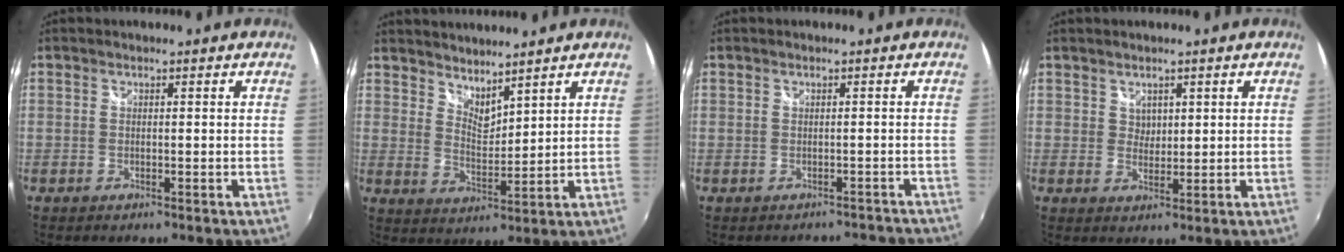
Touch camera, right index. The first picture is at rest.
{"total": 5.7, "force": [5.2, 1.5, 1.7], "torque": [-0.020, -0.005, 0.095]}
{"total": 5.2, "force": [-4.7, 2.2, 0.3], "torque": [0.012, 0.017, -0.045]}
{"total": 2.2, "force": [1.3, 1.7, 0.4], "torque": [0.000, 0.001, 0.024]}